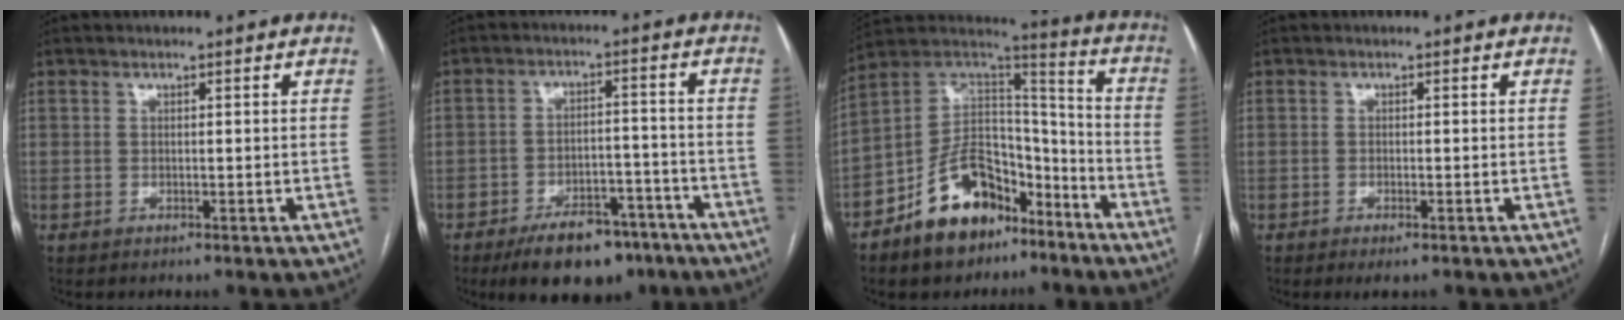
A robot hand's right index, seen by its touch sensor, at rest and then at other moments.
{"total": 11.4, "force": [-8.1, 5.4, 6.0], "torque": [-0.082, 0.008, -0.124]}
{"total": 16.2, "force": [-9.9, 9.3, 8.9], "torque": [-0.160, 0.043, -0.167]}
{"total": 1.6, "force": [-0.9, 0.4, 1.2], "torque": [-0.019, -0.004, -0.010]}